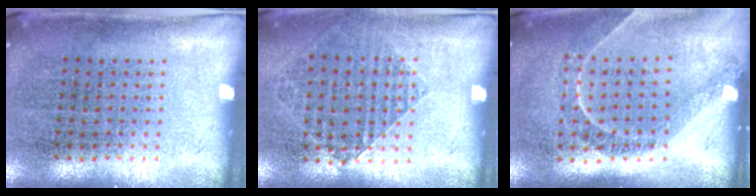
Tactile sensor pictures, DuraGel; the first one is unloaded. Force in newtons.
{"total": 0.9, "press": 0.9, "slide": 0.2}
{"total": 1.3, "press": 1.2, "slide": 0.4}